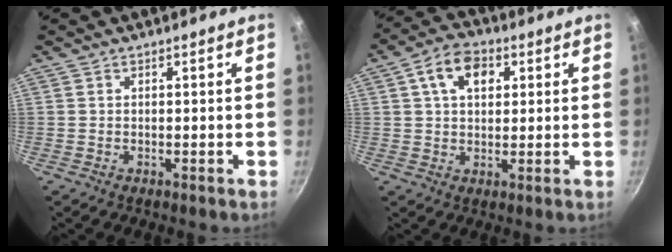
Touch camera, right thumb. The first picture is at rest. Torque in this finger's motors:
{"motor_torque": [0.33, 1.87, 0.89, -0.12, 0.04]}